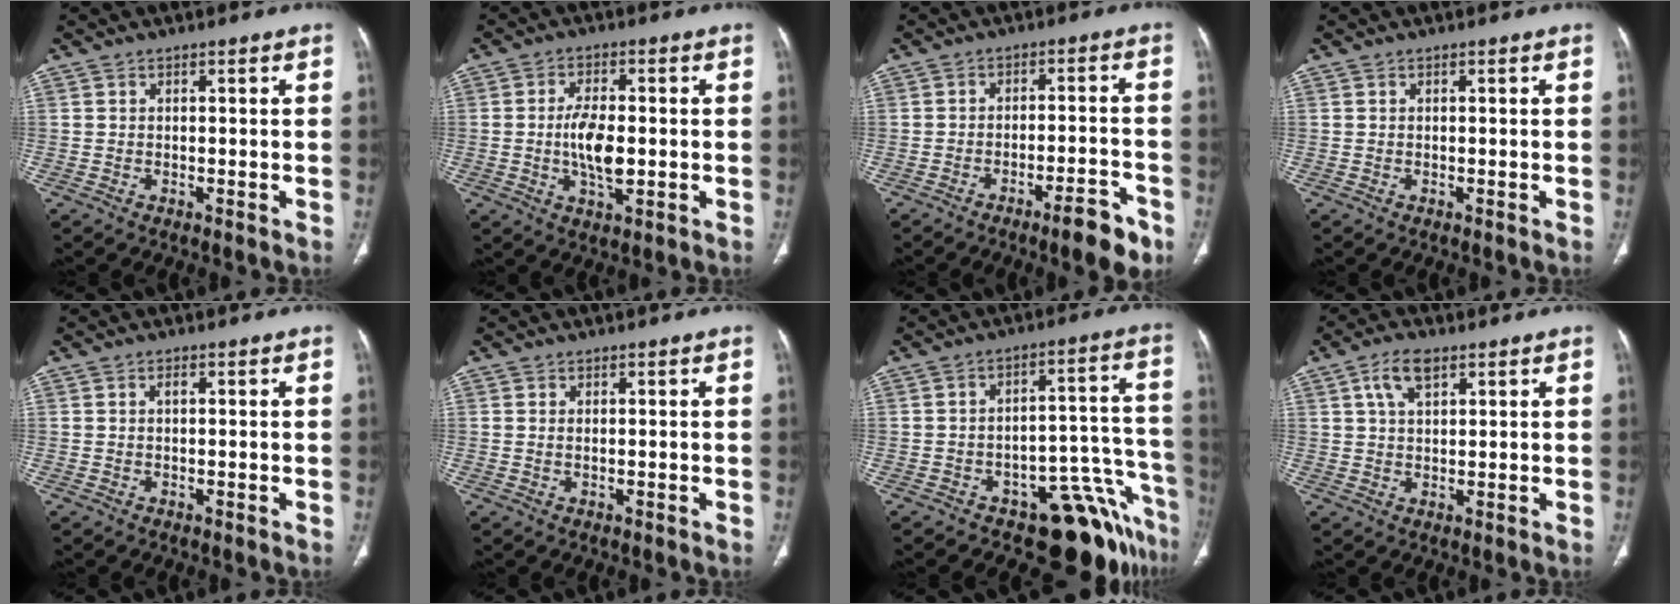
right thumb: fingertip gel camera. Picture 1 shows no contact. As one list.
[{"total": 7.7, "force": [-0.6, 3.5, 6.9], "torque": [-0.129, -0.003, -0.010]}, {"total": 7.7, "force": [-5.0, 1.8, 5.5], "torque": [-0.070, 0.031, -0.069]}, {"total": 0.0}, {"total": 1.1, "force": [0.3, 0.4, 1.0], "torque": [-0.018, 0.002, 0.005]}, {"total": 0.6, "force": [0.2, 0.2, 0.5], "torque": [-0.015, 0.001, 0.007]}, {"total": 13.4, "force": [-10.6, 5.4, 6.1], "torque": [-0.011, 0.115, -0.143]}, {"total": 5.6, "force": [2.7, 2.8, 4.0], "torque": [-0.070, -0.001, 0.053]}]